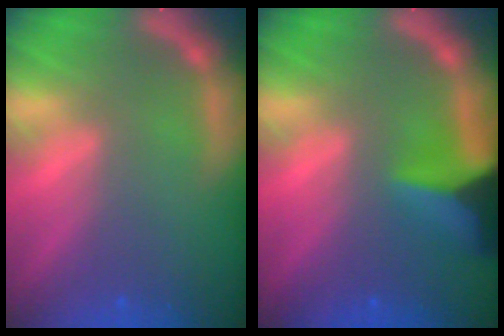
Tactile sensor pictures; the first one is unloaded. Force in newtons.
{"total": 7.0}